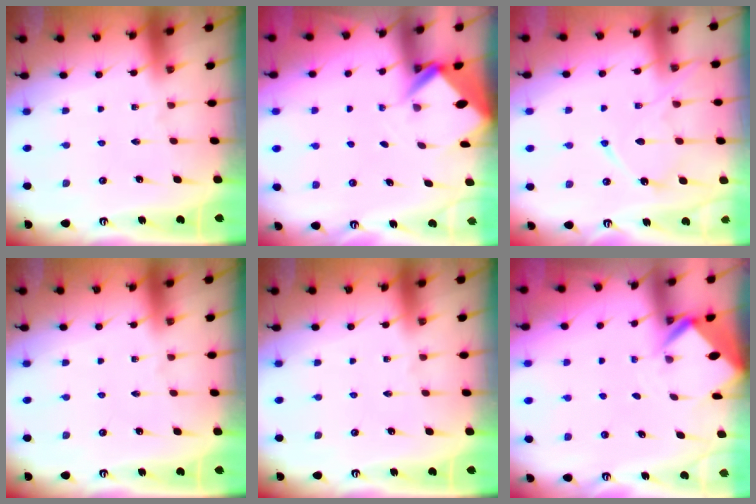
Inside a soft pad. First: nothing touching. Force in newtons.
{"total": 2.8, "press": 2.8, "slide": 0.1}
{"total": 11.7, "press": 11.7, "slide": 1.2}
{"total": 0.0}
{"total": 0.0}
{"total": 3.1, "press": 3.1, "slide": 0.1}